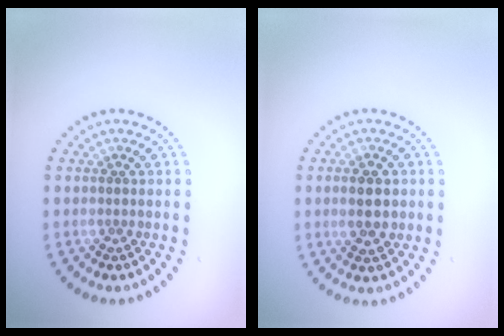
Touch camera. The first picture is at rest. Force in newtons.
{"total": 3.8, "press": 3.8, "slide": 0.1}